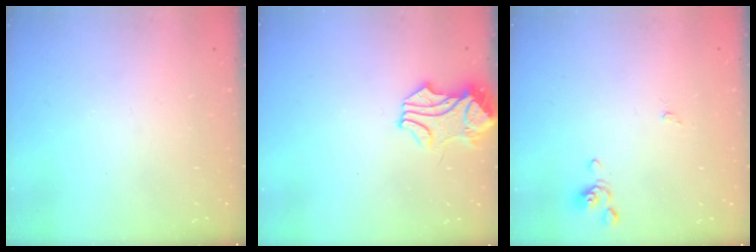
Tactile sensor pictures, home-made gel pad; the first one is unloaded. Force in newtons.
{"total": 1.6, "press": 1.5, "slide": 0.7}
{"total": 0.0}